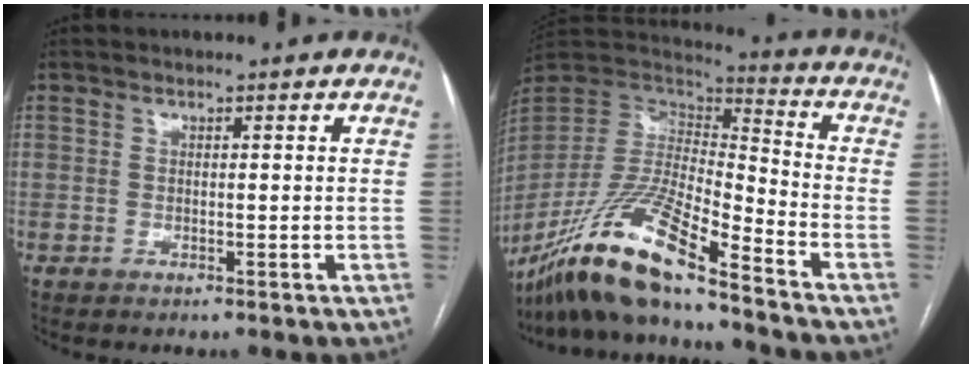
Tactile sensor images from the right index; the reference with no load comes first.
{"total": 18.5, "force": [-14.2, 1.3, 11.8], "torque": [-0.247, -0.024, -0.269]}